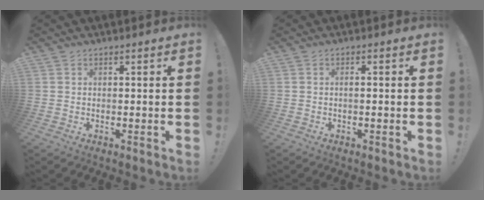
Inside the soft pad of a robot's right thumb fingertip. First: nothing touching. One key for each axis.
{"total": 1.2, "fx": -0.5, "fy": 0.0, "fz": 1.1, "tx": -0.024, "ty": 0.003, "tz": -0.008}